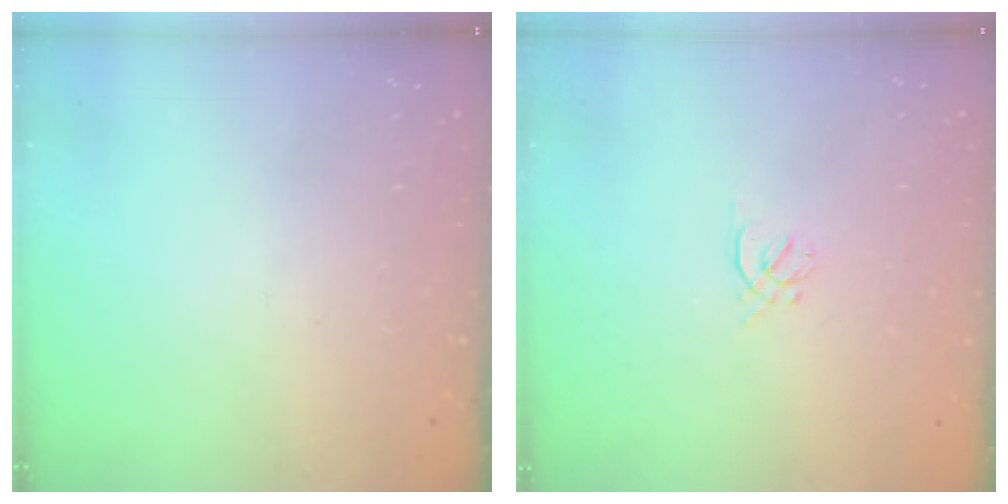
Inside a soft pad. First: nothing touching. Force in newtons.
{"total": 1.6, "press": 1.5, "slide": 0.6}